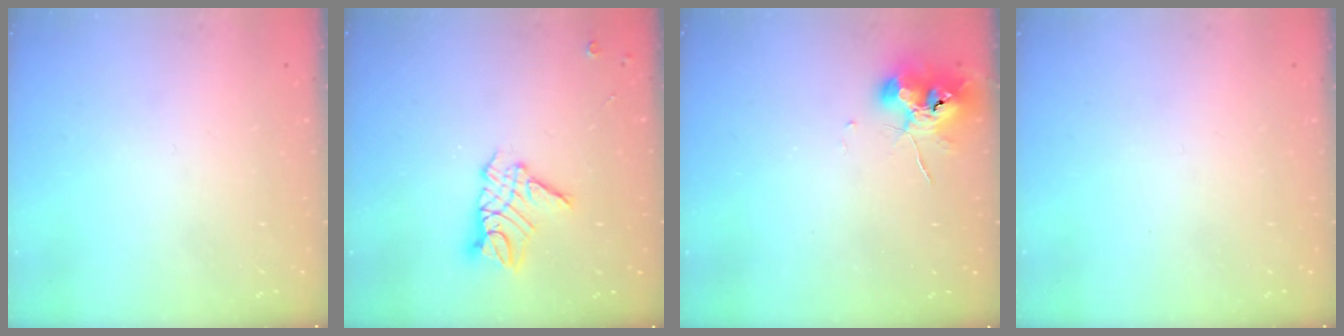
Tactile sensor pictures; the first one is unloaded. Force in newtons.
{"total": 10.3, "press": 10.3, "slide": 0.9}
{"total": 11.0, "press": 10.9, "slide": 1.7}
{"total": 0.0}